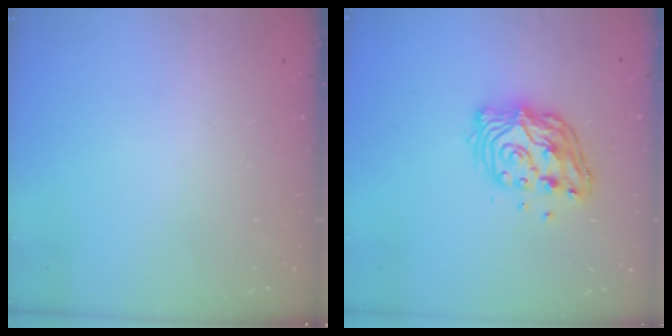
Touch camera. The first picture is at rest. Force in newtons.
{"total": 13.8, "press": 13.7, "slide": 1.6}